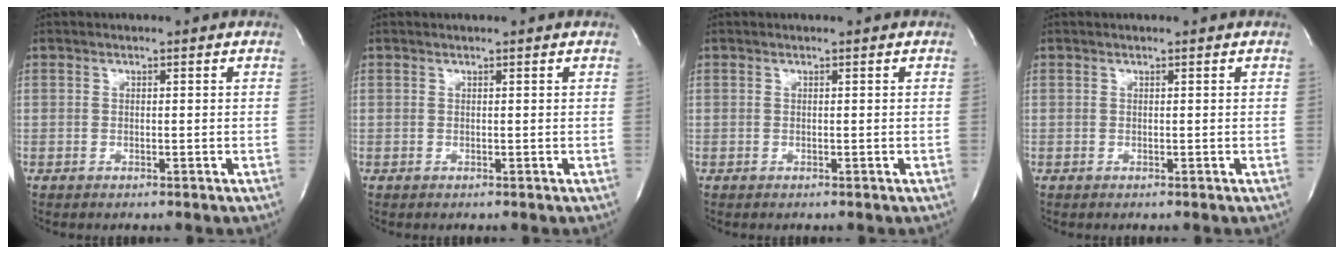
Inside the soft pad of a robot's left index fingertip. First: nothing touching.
{"total": 0.6, "force": [0.6, 0.0, 0.1], "torque": [-0.001, 0.003, 0.006]}
{"total": 0.0}
{"total": 0.0}